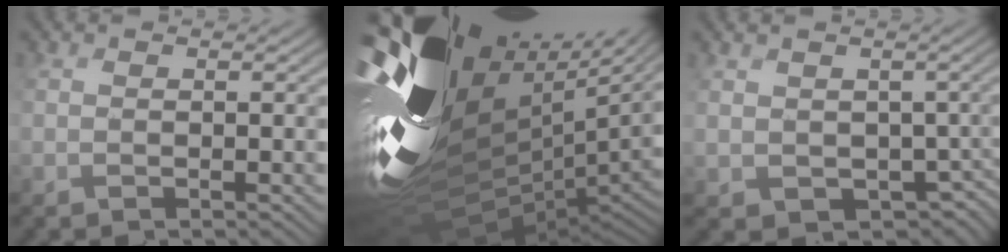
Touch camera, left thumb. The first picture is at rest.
{"total": 16.2, "force": [5.2, 10.5, 11.1], "torque": [-0.237, -0.011, 0.148]}
{"total": 3.2, "force": [0.1, 3.1, 0.6], "torque": [-0.028, -0.027, 0.014]}